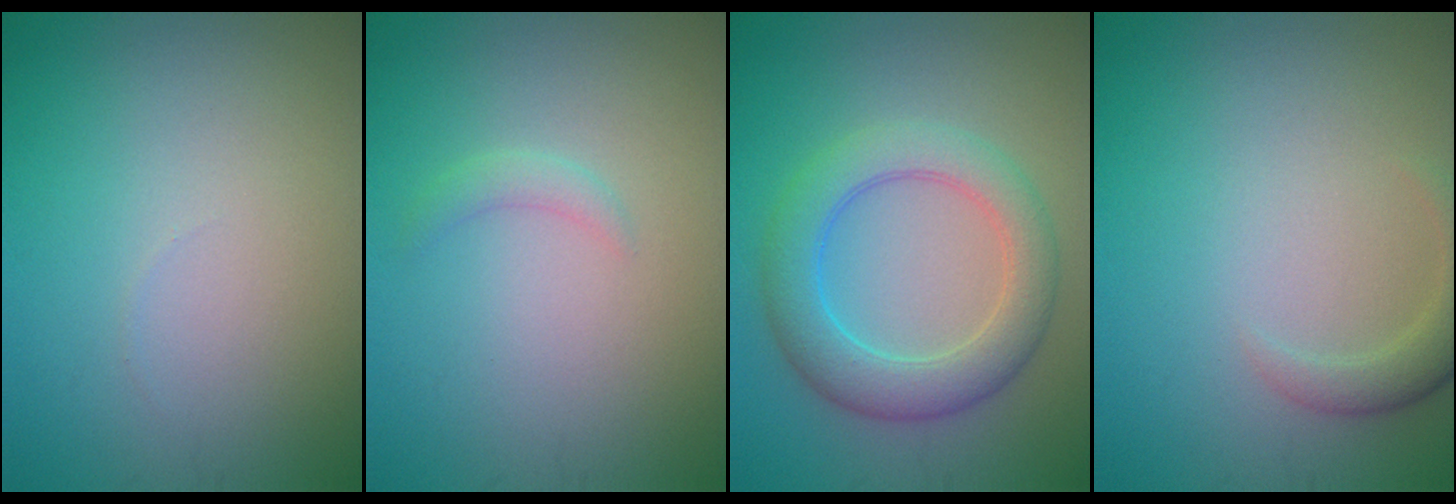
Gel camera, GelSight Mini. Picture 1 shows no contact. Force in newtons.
{"total": 1.1, "press": 1.1, "slide": 0.1}
{"total": 5.6, "press": 5.6, "slide": 0.1}
{"total": 2.2, "press": 2.2, "slide": 0.2}